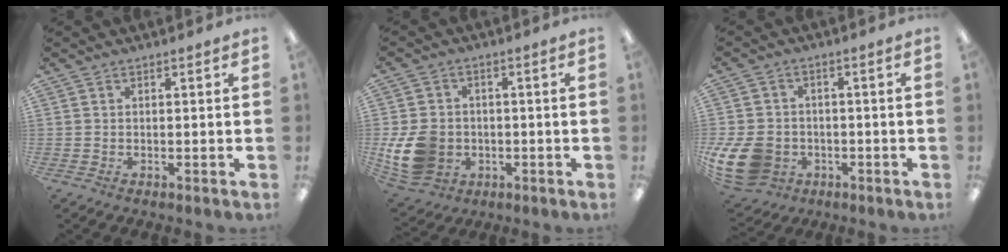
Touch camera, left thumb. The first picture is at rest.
{"total": 12.1, "force": [-2.2, 9.9, 6.7], "torque": [-0.148, 0.012, -0.036]}
{"total": 11.7, "force": [-4.0, 9.0, 6.4], "torque": [-0.147, 0.023, -0.069]}